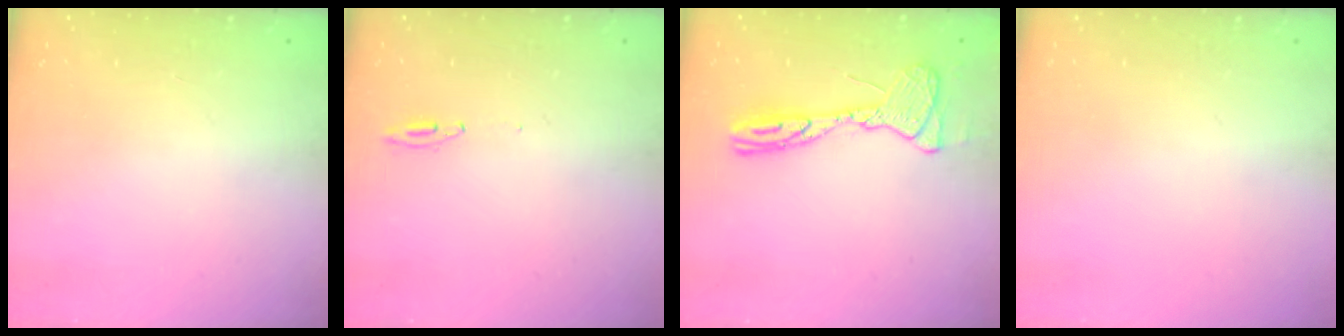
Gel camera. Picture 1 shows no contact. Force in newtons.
{"total": 3.3, "press": 3.1, "slide": 1.2}
{"total": 13.7, "press": 13.7, "slide": 1.5}
{"total": 0.0}